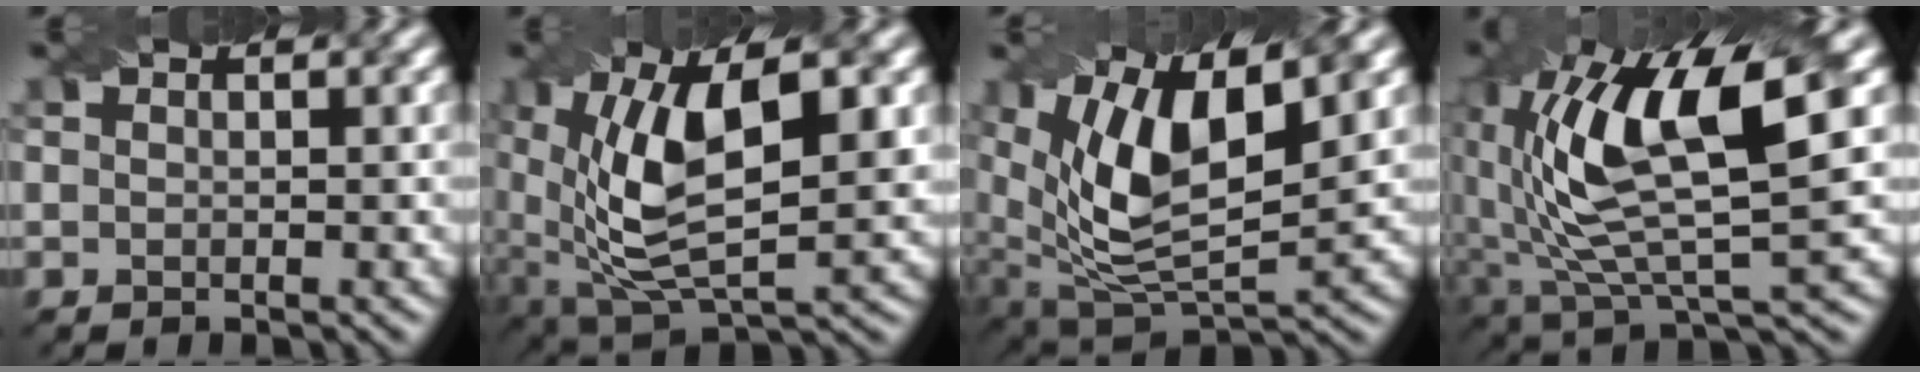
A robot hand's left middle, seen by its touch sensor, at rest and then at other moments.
{"total": 11.6, "force": [1.6, 5.3, 10.2], "torque": [-0.188, 0.000, 0.024]}
{"total": 12.1, "force": [4.0, 5.4, 10.1], "torque": [-0.188, 0.002, 0.073]}
{"total": 12.2, "force": [2.7, 4.9, 10.9], "torque": [-0.216, -0.006, 0.058]}